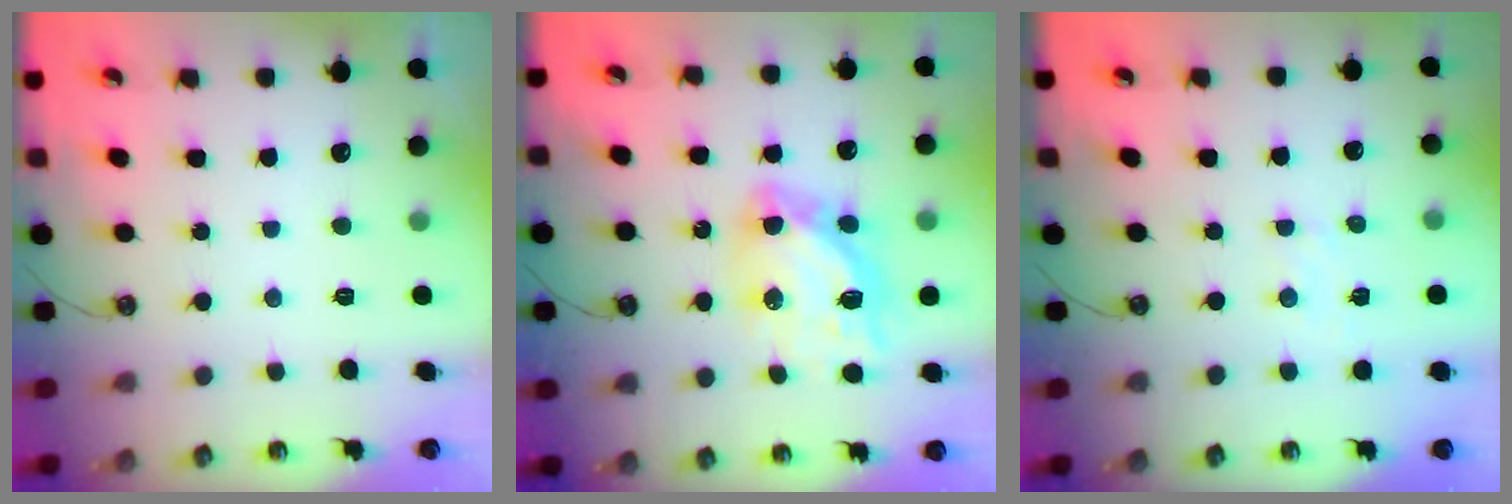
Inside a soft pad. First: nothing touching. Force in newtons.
{"total": 13.6, "press": 13.5, "slide": 1.7}
{"total": 2.9, "press": 2.9, "slide": 0.5}